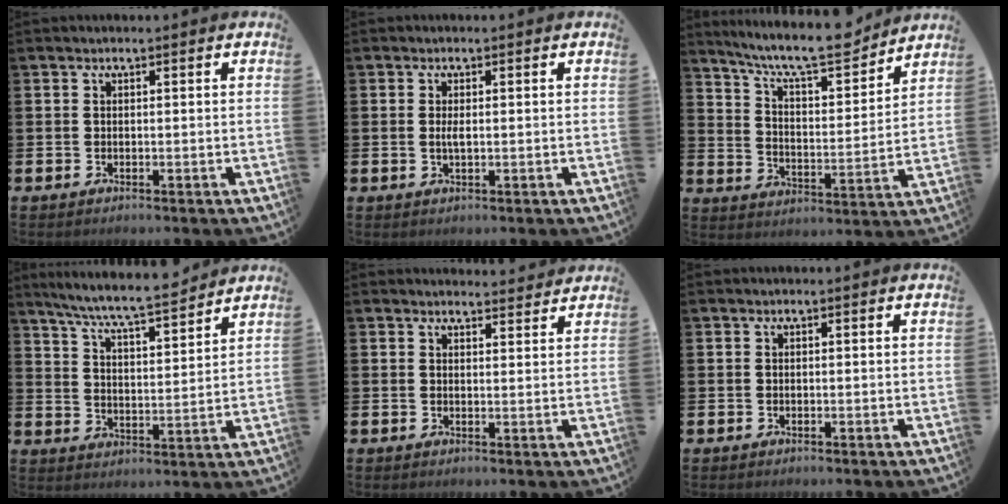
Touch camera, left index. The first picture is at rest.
{"total": 1.4, "force": [0.1, 0.5, 1.4], "torque": [-0.022, 0.000, -0.001]}
{"total": 10.2, "force": [9.2, 1.9, 3.9], "torque": [-0.094, -0.064, 0.158]}
{"total": 7.5, "force": [7.1, 0.1, 2.5], "torque": [-0.072, -0.047, 0.123]}
{"total": 2.6, "force": [2.6, 0.4, -0.1], "torque": [0.011, -0.019, 0.044]}
{"total": 0.0}